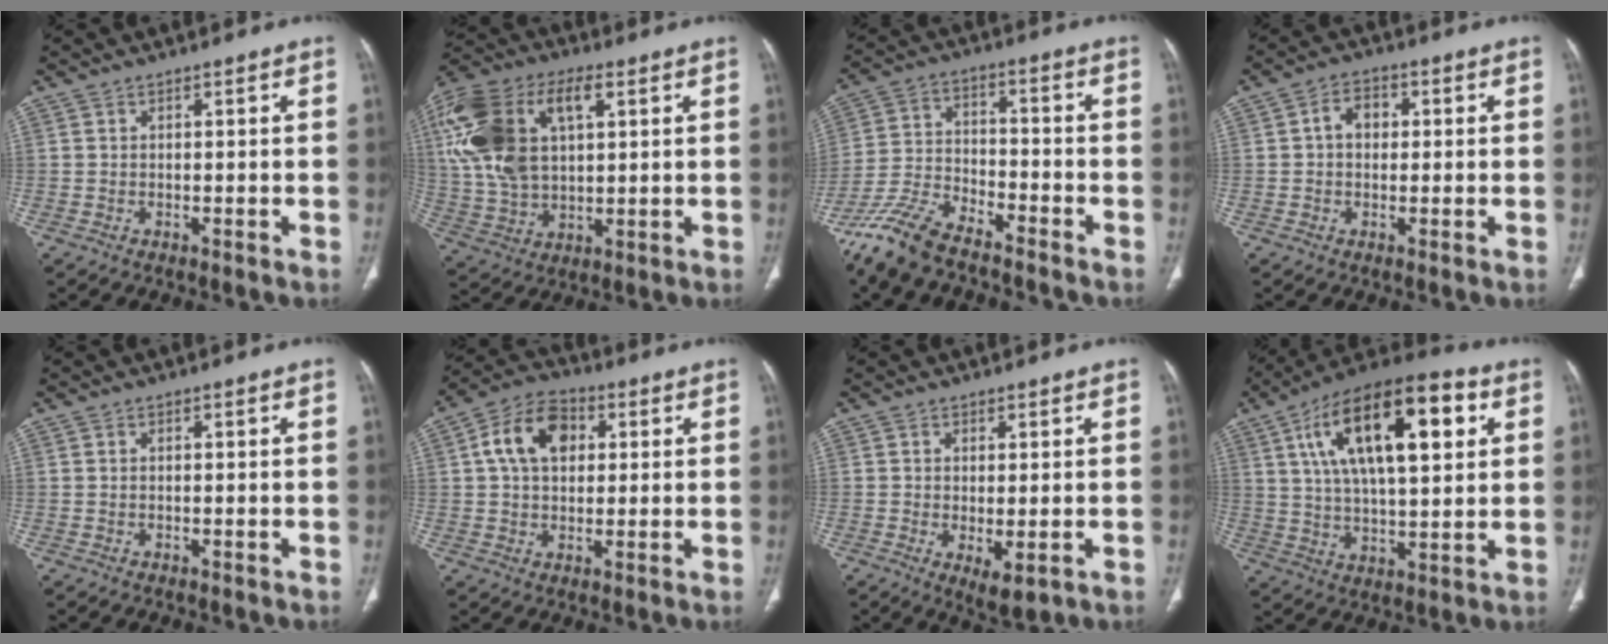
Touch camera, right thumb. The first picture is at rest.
{"total": 22.2, "force": [6.6, 12.5, 17.1], "torque": [-0.373, 0.012, 0.120]}
{"total": 11.9, "force": [-9.5, 4.1, 5.9], "torque": [-0.130, 0.040, -0.187]}
{"total": 4.4, "force": [0.5, 3.4, 2.8], "torque": [-0.030, 0.012, 0.002]}
{"total": 0.0}
{"total": 11.3, "force": [2.7, 7.9, 7.6], "torque": [-0.116, 0.016, 0.040]}
{"total": 4.6, "force": [-1.1, 1.8, 4.1], "torque": [-0.069, -0.016, -0.009]}
{"total": 23.6, "force": [7.9, 9.9, 19.9], "torque": [-0.322, 0.006, 0.125]}